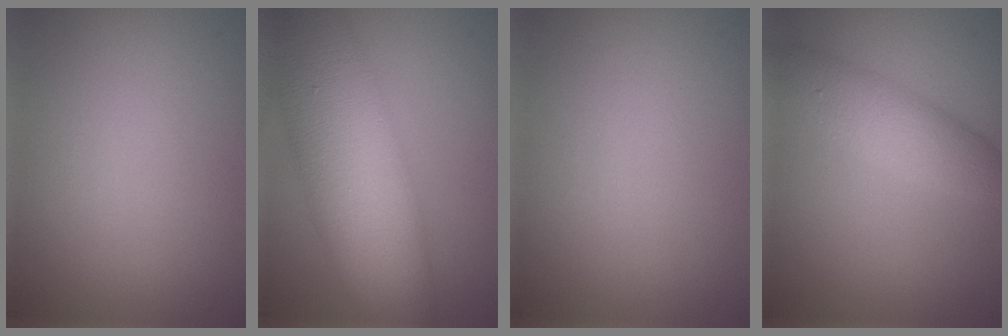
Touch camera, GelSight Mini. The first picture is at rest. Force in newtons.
{"total": 13.8, "press": 13.7, "slide": 0.6}
{"total": 0.0}
{"total": 4.1, "press": 4.1, "slide": 0.0}